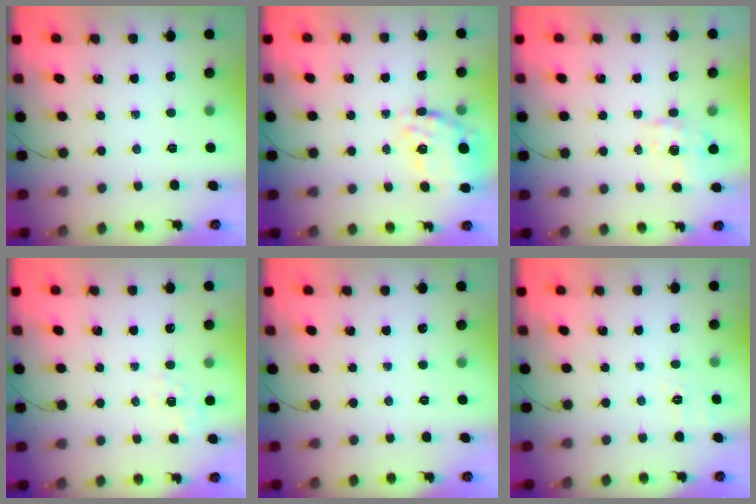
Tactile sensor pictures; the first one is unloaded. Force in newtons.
{"total": 20.3, "press": 19.9, "slide": 4.0}
{"total": 5.8, "press": 5.7, "slide": 1.0}
{"total": 1.8, "press": 0.4, "slide": 1.7}
{"total": 0.0}
{"total": 6.3, "press": 6.0, "slide": 1.8}